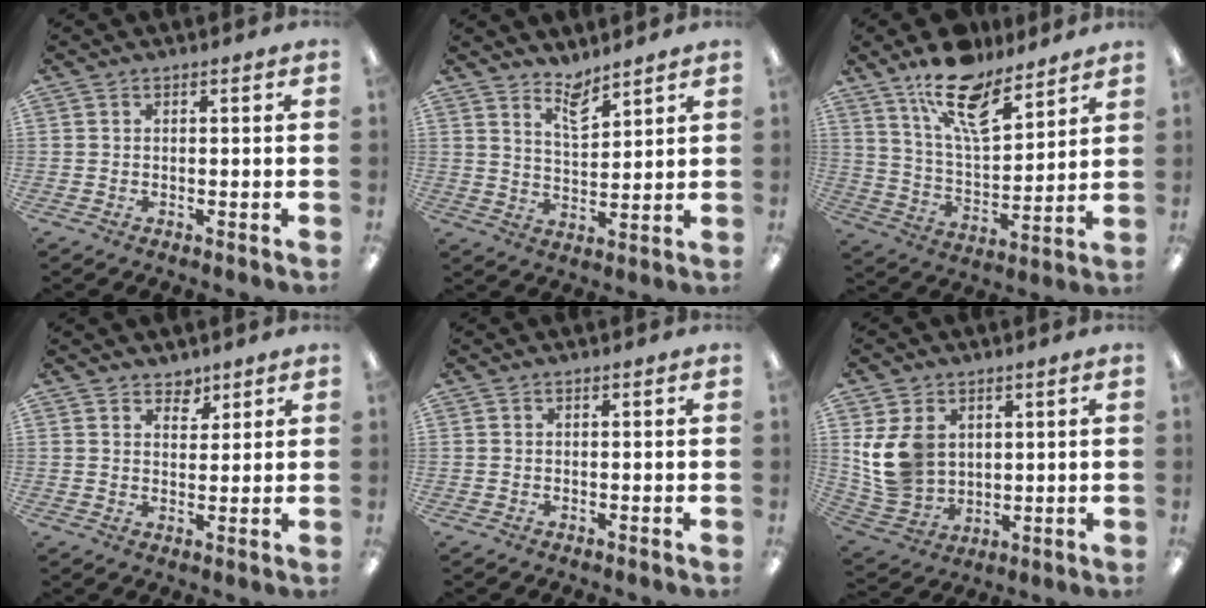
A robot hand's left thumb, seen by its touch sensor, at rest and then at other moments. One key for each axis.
{"total": 6.2, "fx": 5.4, "fy": 1.9, "fz": 2.2, "tx": -0.034, "ty": -0.036, "tz": 0.097}
{"total": 16.7, "fx": 12.2, "fy": 6.7, "fz": 9.3, "tx": -0.156, "ty": -0.069, "tz": 0.213}
{"total": 3.7, "fx": 3.1, "fy": 2.0, "fz": 0.2, "tx": 0.011, "ty": -0.021, "tz": 0.054}
{"total": 0.0}
{"total": 11.7, "fx": 3.4, "fy": 9.5, "fz": 6.0, "tx": -0.145, "ty": -0.006, "tz": 0.069}